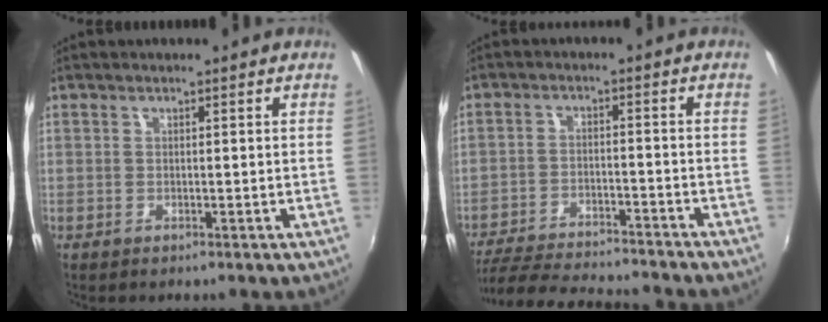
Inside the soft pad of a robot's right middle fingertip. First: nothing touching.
{"total": 17.6, "force": [-15.7, 2.3, 7.6], "torque": [-0.157, -0.022, -0.237]}